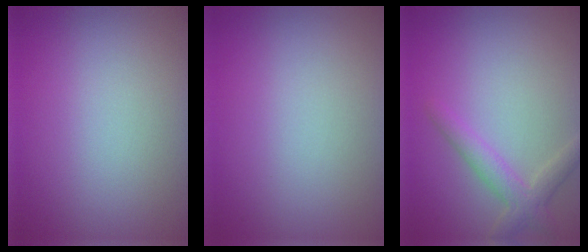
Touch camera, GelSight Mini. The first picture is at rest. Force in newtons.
{"total": 0.0}
{"total": 2.5, "press": 2.5, "slide": 0.1}